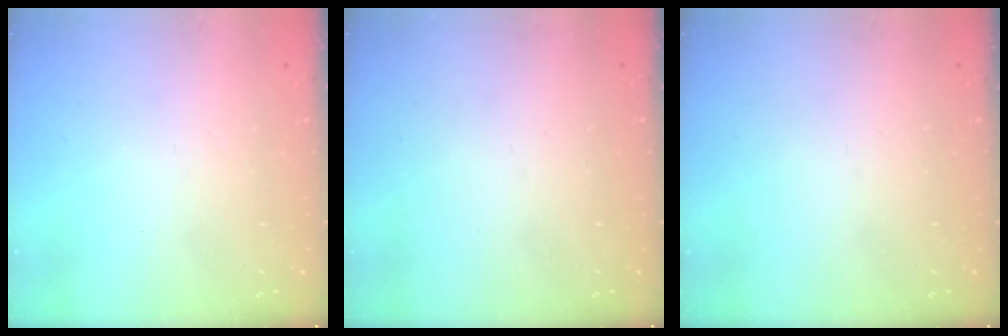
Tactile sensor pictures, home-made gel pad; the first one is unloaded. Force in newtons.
{"total": 0.0}
{"total": 0.0}